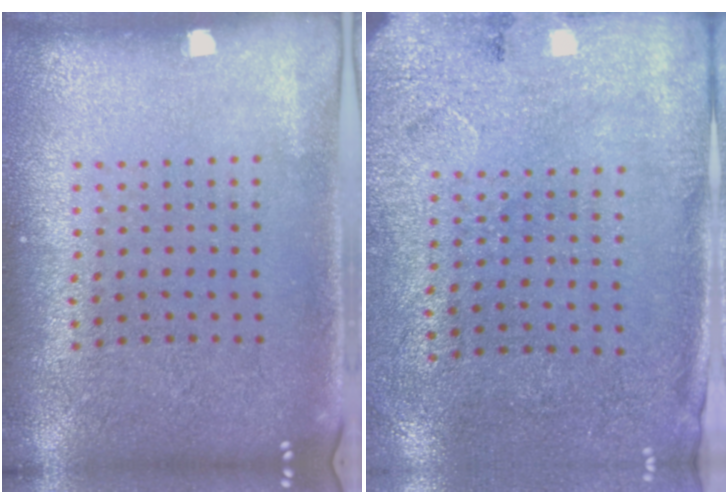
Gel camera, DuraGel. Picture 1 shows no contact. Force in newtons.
{"total": 2.6, "press": 2.1, "slide": 1.5}